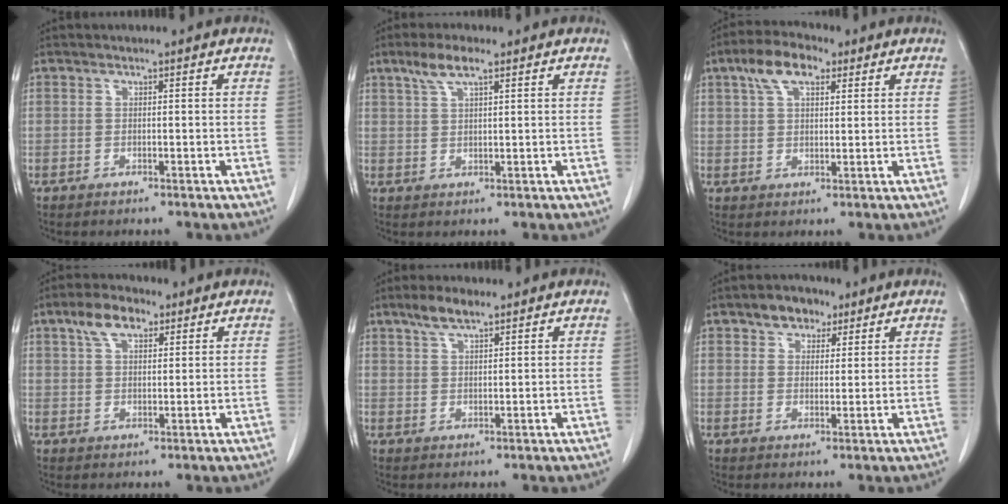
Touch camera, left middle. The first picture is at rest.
{"total": 4.4, "force": [2.8, 0.8, 3.2], "torque": [-0.071, 0.009, 0.058]}
{"total": 7.0, "force": [3.8, 3.2, 5.0], "torque": [-0.098, 0.022, 0.067]}
{"total": 5.7, "force": [3.3, 2.7, 3.8], "torque": [-0.076, 0.017, 0.062]}
{"total": 4.2, "force": [3.1, 1.0, 2.6], "torque": [-0.057, 0.007, 0.060]}
{"total": 4.7, "force": [3.0, 3.0, 2.0], "torque": [-0.029, 0.013, 0.051]}